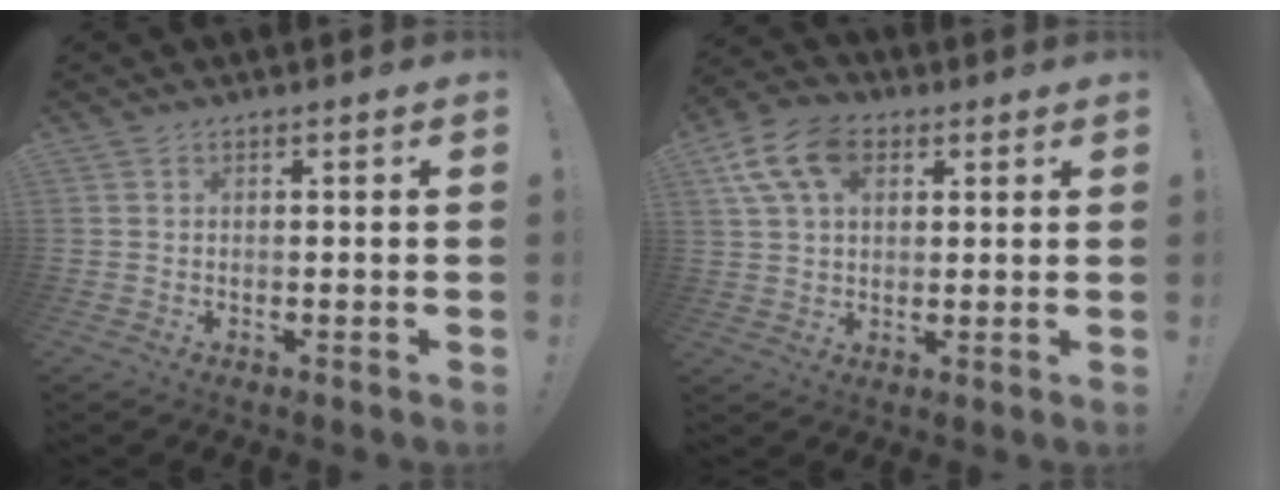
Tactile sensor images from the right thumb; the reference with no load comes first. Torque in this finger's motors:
{"motor_torque": [0.16, 0.16, 0.15, 0.08, 0.06]}